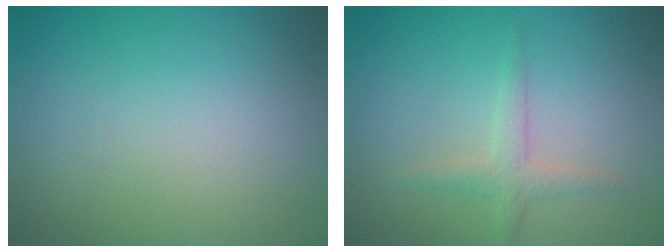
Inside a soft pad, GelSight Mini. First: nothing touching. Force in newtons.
{"total": 1.7, "press": 1.7, "slide": 0.0}